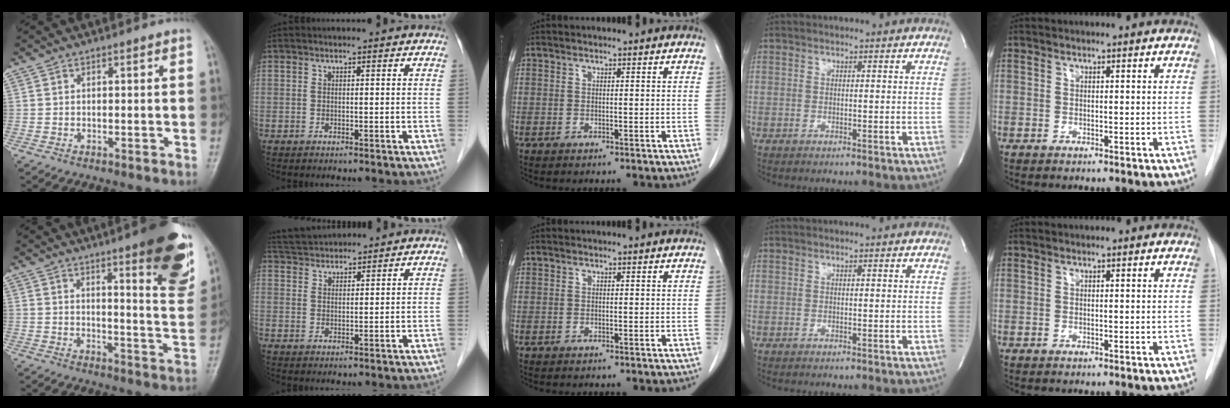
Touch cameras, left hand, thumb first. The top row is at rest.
{"thumb": {"total": 16.8, "force": [9.5, 3.0, 13.5], "torque": [-0.140, -0.056, 0.125]}, "index": {"total": 7.3, "force": [7.1, 0.7, 1.5], "torque": [-0.035, 0.037, 0.124]}}